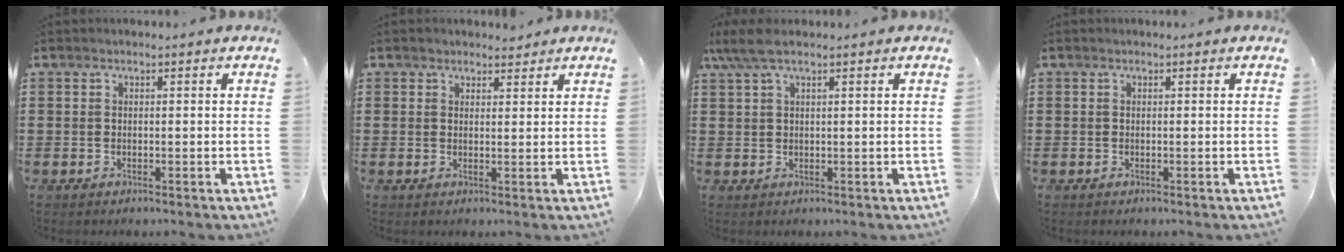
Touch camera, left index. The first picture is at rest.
{"total": 2.1, "force": [1.8, 1.0, 0.1], "torque": [-0.007, 0.006, 0.036]}
{"total": 3.8, "force": [2.0, 0.8, 3.1], "torque": [-0.078, -0.002, 0.032]}
{"total": 0.0}